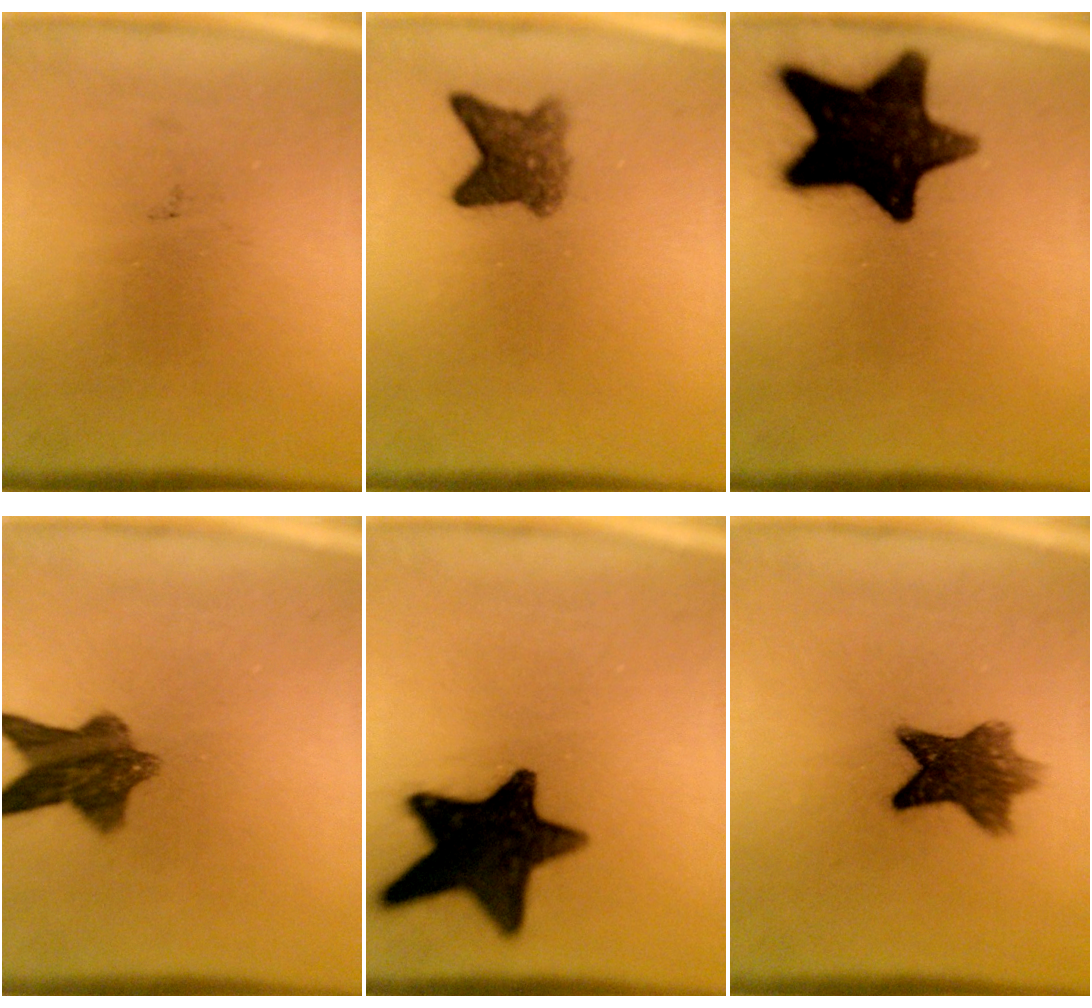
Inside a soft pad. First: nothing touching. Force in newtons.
{"total": 4.1}
{"total": 16.8}
{"total": 8.6}
{"total": 15.6}
{"total": 8.1}